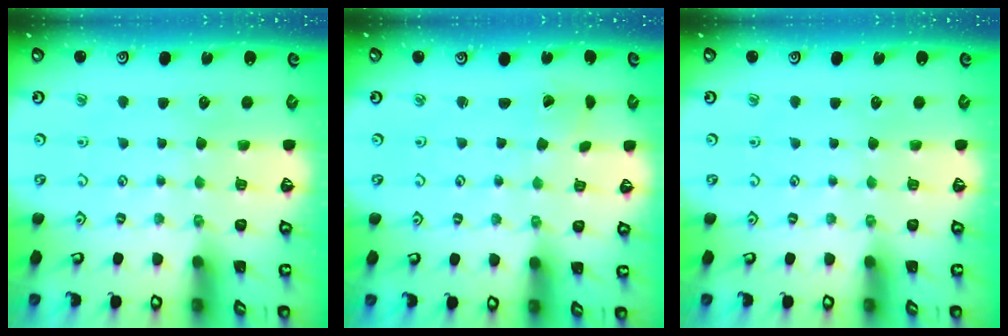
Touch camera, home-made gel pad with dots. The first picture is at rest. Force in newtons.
{"total": 0.0}
{"total": 0.0}